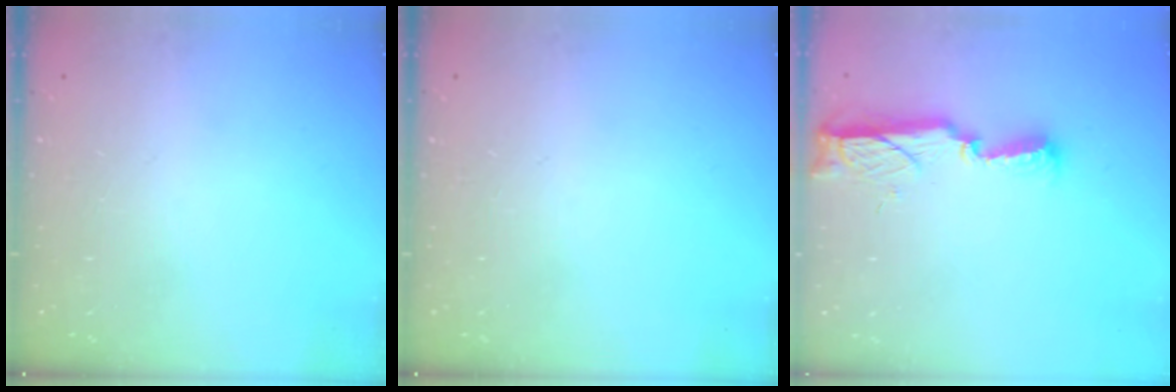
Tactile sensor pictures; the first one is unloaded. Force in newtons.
{"total": 0.0}
{"total": 11.7, "press": 10.4, "slide": 5.3}